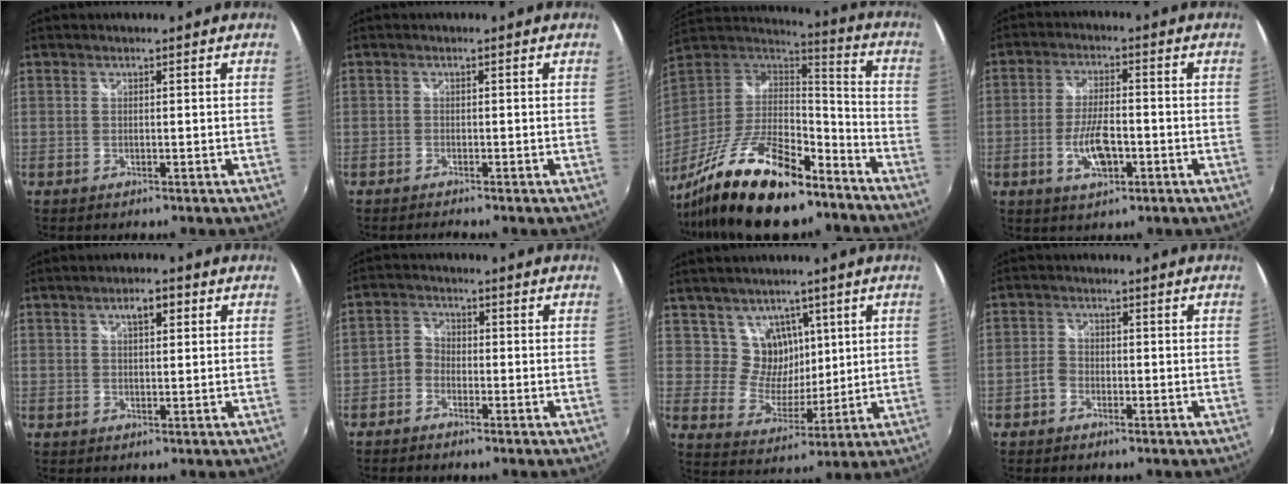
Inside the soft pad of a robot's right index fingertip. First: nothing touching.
{"total": 1.4, "force": [-1.4, 0.1, 0.4], "torque": [-0.013, -0.009, -0.027]}
{"total": 25.7, "force": [-17.5, 9.0, 16.5], "torque": [-0.320, -0.030, -0.284]}
{"total": 7.7, "force": [-2.6, 3.1, 6.6], "torque": [-0.132, -0.005, -0.044]}
{"total": 3.6, "force": [1.6, 1.6, 2.8], "torque": [-0.043, 0.011, 0.024]}
{"total": 2.9, "force": [-1.8, 2.1, 0.9], "torque": [-0.020, 0.009, -0.041]}
{"total": 7.8, "force": [3.9, 6.4, 1.9], "torque": [-0.028, -0.005, 0.077]}
{"total": 2.5, "force": [-1.5, 1.9, 0.6], "torque": [-0.014, 0.006, -0.029]}